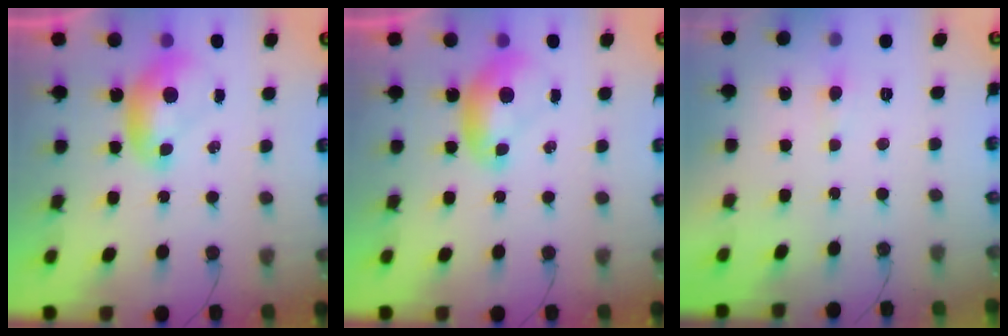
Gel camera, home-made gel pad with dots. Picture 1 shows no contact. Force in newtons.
{"total": 0.0}
{"total": 0.7, "press": 0.5, "slide": 0.5}